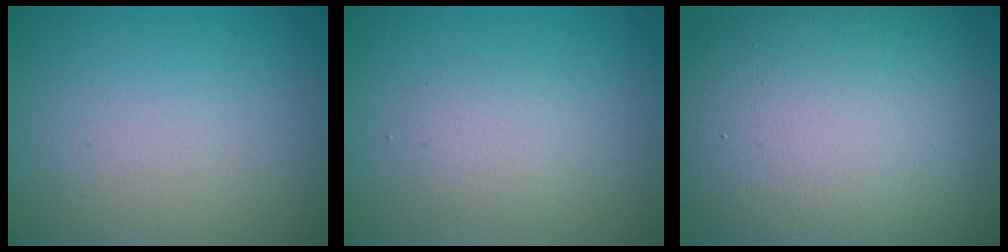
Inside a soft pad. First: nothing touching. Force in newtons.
{"total": 1.8, "press": 1.8, "slide": 0.0}
{"total": 18.0, "press": 18.0, "slide": 0.8}